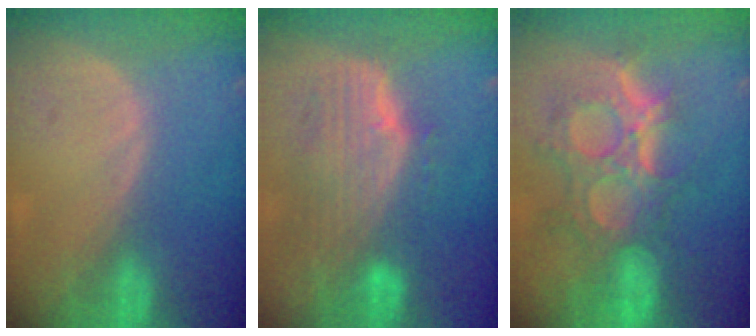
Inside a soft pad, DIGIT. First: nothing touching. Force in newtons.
{"total": 9.9, "press": 8.8, "slide": 4.5}
{"total": 12.2, "press": 10.7, "slide": 5.8}